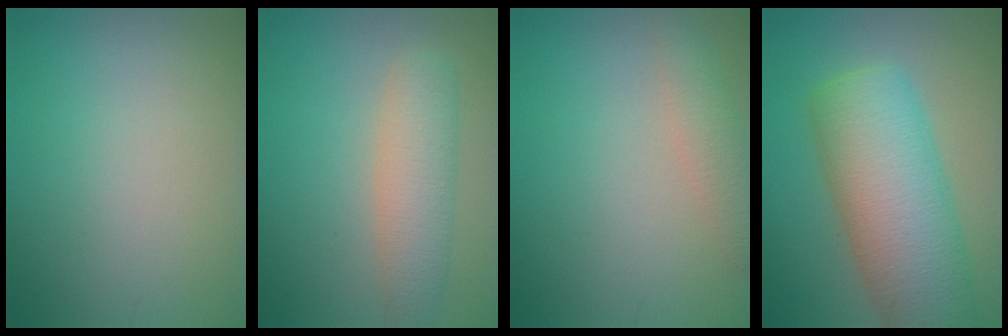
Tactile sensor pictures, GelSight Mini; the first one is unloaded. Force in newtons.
{"total": 4.2, "press": 4.2, "slide": 0.3}
{"total": 2.4, "press": 2.4, "slide": 0.2}
{"total": 11.1, "press": 11.1, "slide": 0.5}